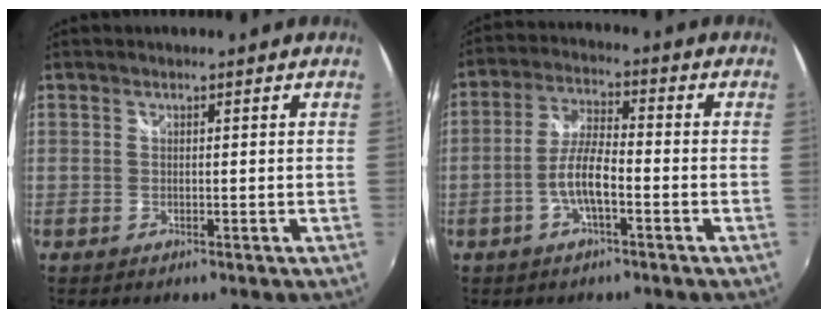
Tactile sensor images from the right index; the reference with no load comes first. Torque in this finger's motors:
{"motor_torque": [0.25, -0.13, 0.38, 0.08]}